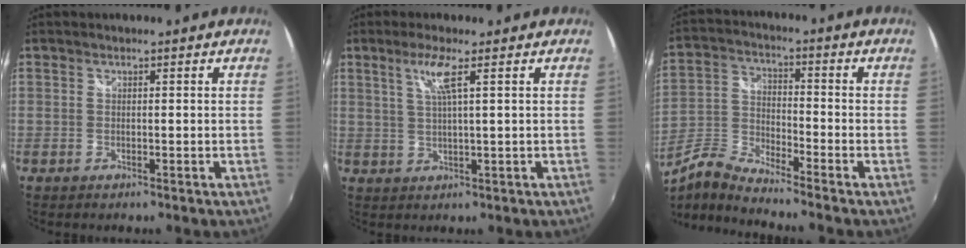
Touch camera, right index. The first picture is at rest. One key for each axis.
{"total": 4.4, "fx": 2.0, "fy": -0.5, "fz": 3.9, "tx": -0.076, "ty": -0.001, "tz": 0.041}
{"total": 8.5, "fx": -6.8, "fy": 1.4, "fz": 4.8, "tx": -0.102, "ty": -0.009, "tz": -0.144}